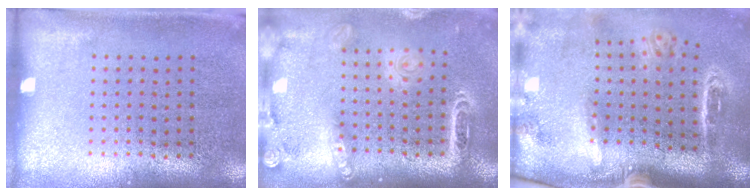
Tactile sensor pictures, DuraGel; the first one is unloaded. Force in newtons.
{"total": 2.3, "press": 1.9, "slide": 1.3}
{"total": 3.3, "press": 2.2, "slide": 2.4}